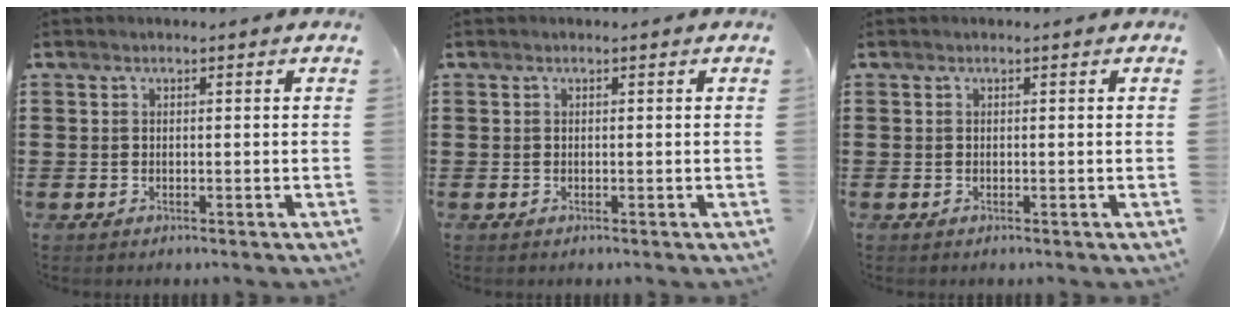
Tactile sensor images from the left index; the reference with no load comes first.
{"total": 0.0}
{"total": 0.0}